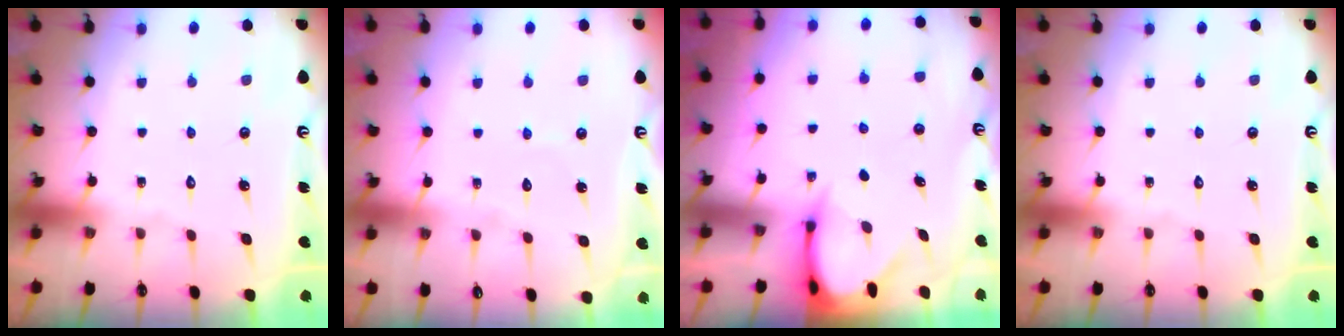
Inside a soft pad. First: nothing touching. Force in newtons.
{"total": 2.6, "press": 2.6, "slide": 0.1}
{"total": 3.2, "press": 3.2, "slide": 0.3}
{"total": 0.0}